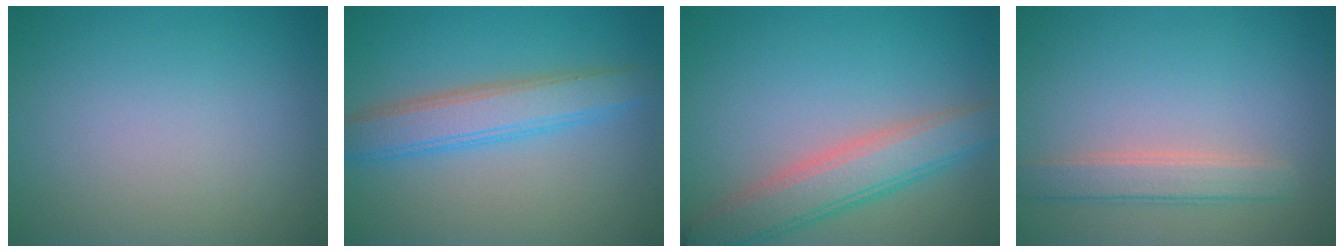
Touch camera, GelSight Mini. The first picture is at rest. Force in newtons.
{"total": 4.5, "press": 4.5, "slide": 0.2}
{"total": 5.2, "press": 5.2, "slide": 0.2}
{"total": 2.7, "press": 2.7, "slide": 0.5}